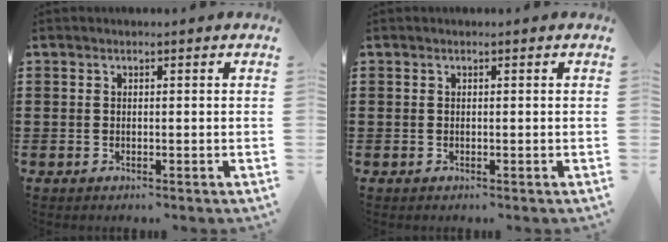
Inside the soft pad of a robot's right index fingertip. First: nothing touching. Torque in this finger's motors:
{"motor_torque": [0.00, 0.00, 0.00, 0.00]}